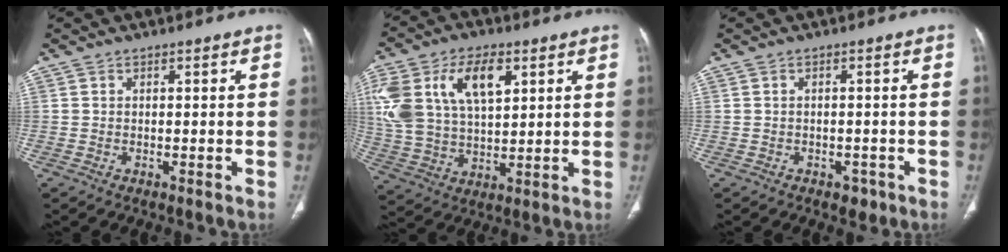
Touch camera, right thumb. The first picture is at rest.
{"total": 20.3, "force": [7.4, 11.6, 14.9], "torque": [-0.306, 0.003, 0.141]}
{"total": 2.3, "force": [-1.2, 1.6, 1.1], "torque": [-0.003, 0.005, -0.010]}